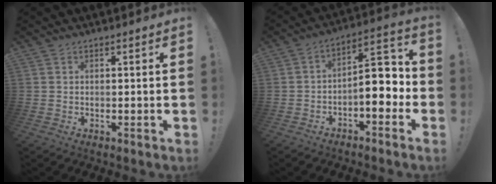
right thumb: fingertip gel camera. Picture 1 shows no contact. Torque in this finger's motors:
{"motor_torque": [1.34, 1.79, 0.80, -0.96, 0.01]}